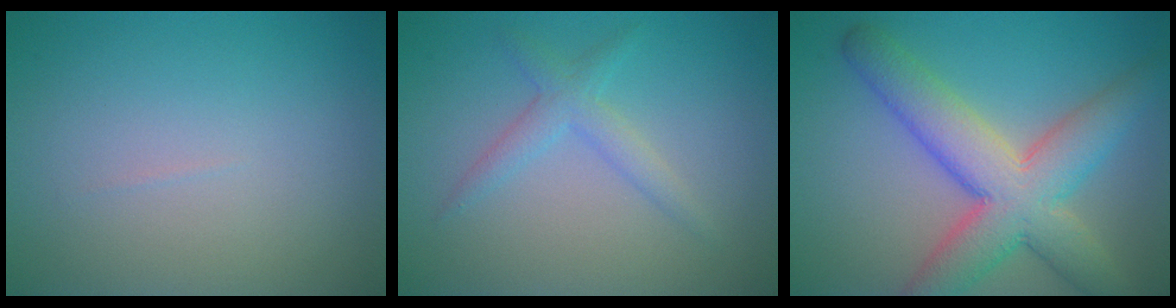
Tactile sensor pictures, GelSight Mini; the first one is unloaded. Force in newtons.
{"total": 2.2, "press": 2.2, "slide": 0.1}
{"total": 8.4, "press": 8.4, "slide": 0.4}